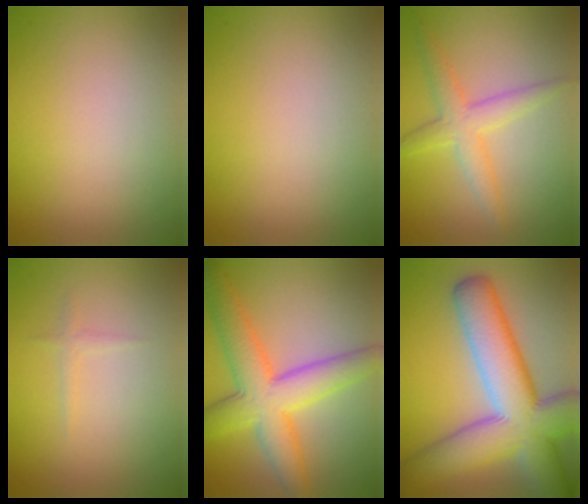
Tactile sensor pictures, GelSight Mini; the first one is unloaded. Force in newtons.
{"total": 0.0}
{"total": 3.5, "press": 3.5, "slide": 0.1}
{"total": 0.7, "press": 0.7, "slide": 0.0}
{"total": 7.9, "press": 7.9, "slide": 0.1}
{"total": 12.9, "press": 12.9, "slide": 0.6}